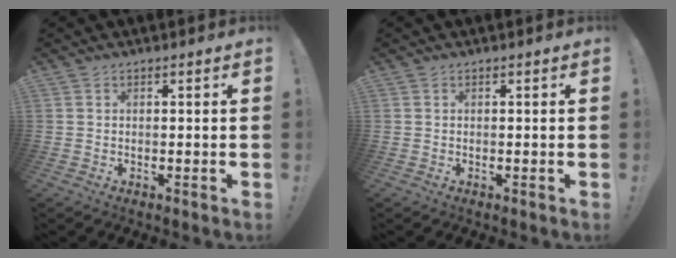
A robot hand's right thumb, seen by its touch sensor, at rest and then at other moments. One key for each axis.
{"total": 0.0}